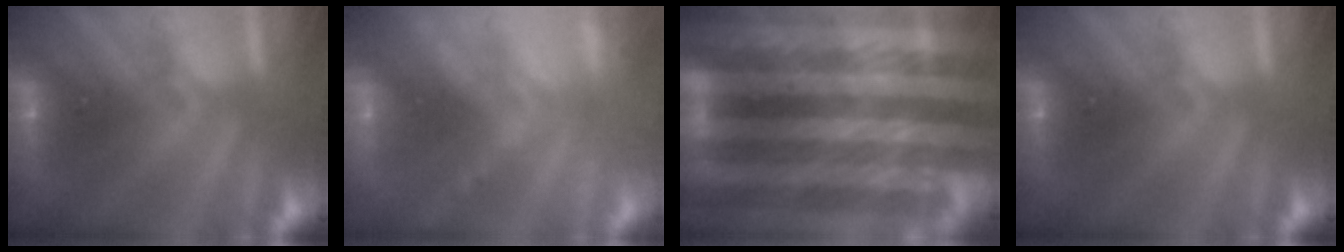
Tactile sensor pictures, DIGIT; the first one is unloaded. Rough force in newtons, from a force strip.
{"total": 2.4}
{"total": 8.9}
{"total": 0.0}